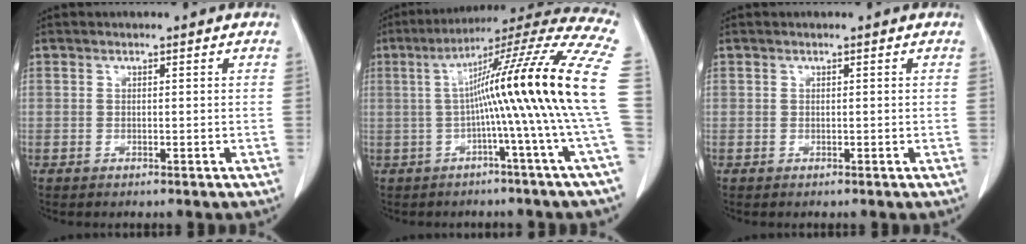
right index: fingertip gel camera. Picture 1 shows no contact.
{"total": 19.9, "force": [-0.6, -2.7, 19.7], "torque": [-0.253, 0.030, -0.028]}
{"total": 0.0}